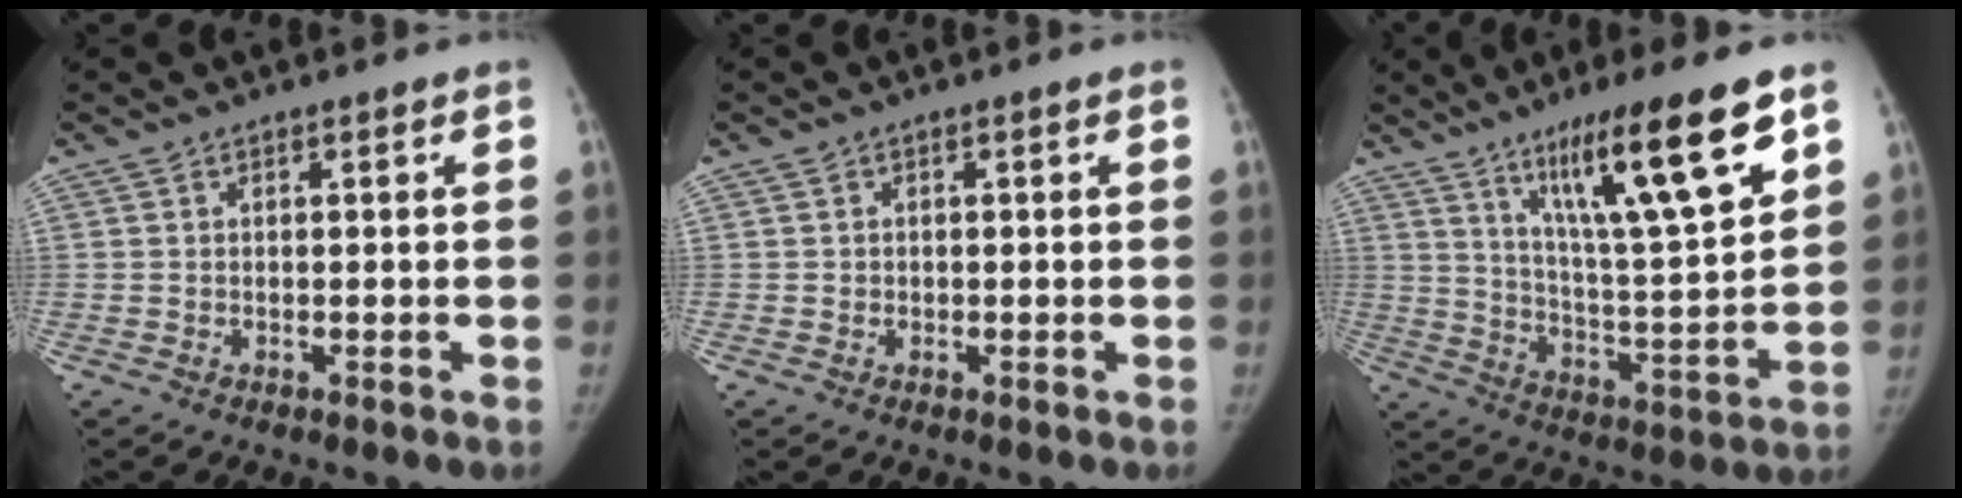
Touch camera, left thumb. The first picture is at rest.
{"total": 0.5, "force": [0.0, 0.5, 0.0], "torque": [0.007, 0.004, 0.000]}
{"total": 19.6, "force": [11.1, 2.5, 15.9], "torque": [-0.239, -0.054, 0.188]}